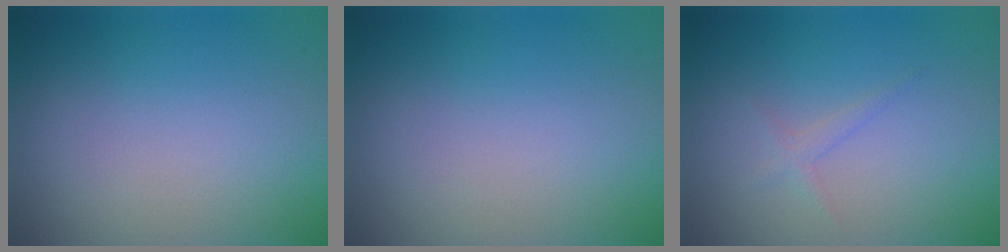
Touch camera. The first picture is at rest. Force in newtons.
{"total": 0.0}
{"total": 0.9, "press": 0.9, "slide": 0.1}